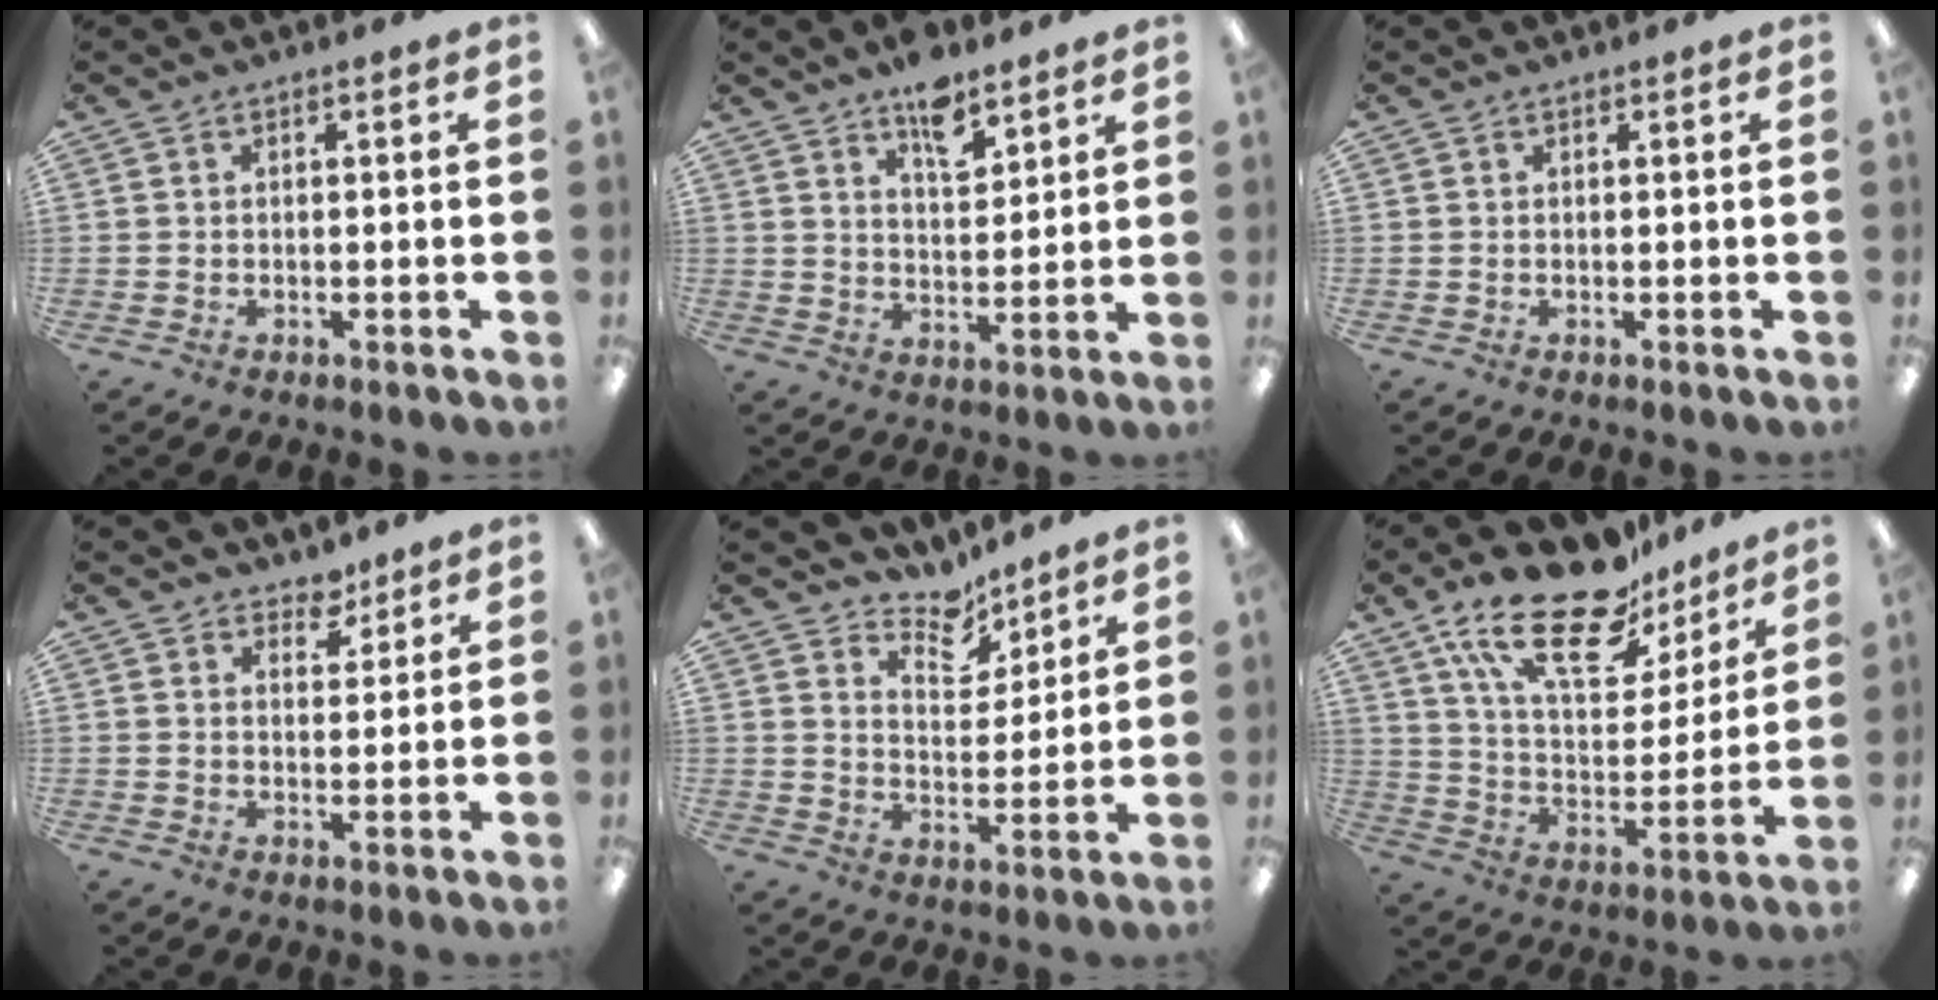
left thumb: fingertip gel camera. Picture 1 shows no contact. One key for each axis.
{"total": 8.6, "fx": 6.4, "fy": 3.7, "fz": 4.4, "tx": -0.056, "ty": -0.039, "tz": 0.109}
{"total": 0.0}
{"total": 4.3, "fx": 3.7, "fy": 2.2, "fz": 0.5, "tx": 0.004, "ty": -0.023, "tz": 0.064}
{"total": 7.9, "fx": 7.1, "fy": 3.2, "fz": 1.5, "tx": -0.024, "ty": -0.050, "tz": 0.130}
{"total": 22.9, "fx": 16.1, "fy": 9.4, "fz": 13.2, "tx": -0.232, "ty": -0.092, "tz": 0.282}